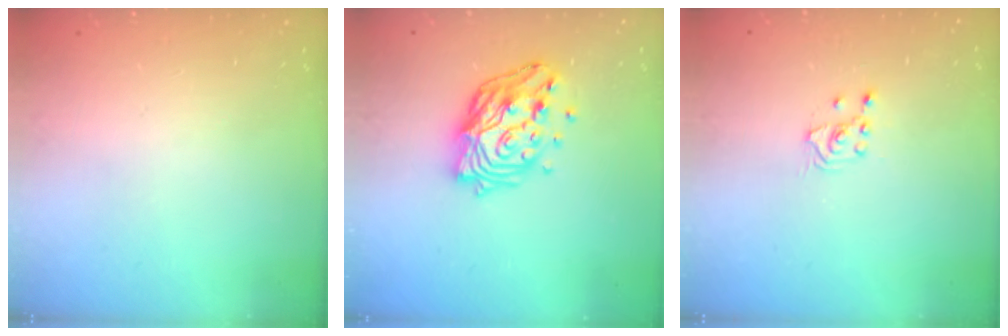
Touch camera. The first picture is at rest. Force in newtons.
{"total": 15.5, "press": 15.4, "slide": 1.4}
{"total": 2.5, "press": 2.4, "slide": 0.9}